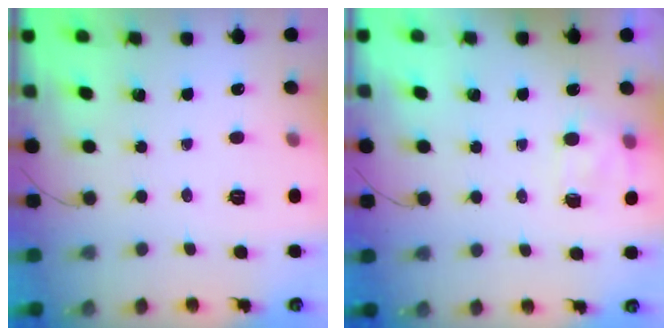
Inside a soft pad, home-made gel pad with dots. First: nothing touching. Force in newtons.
{"total": 5.4, "press": 5.2, "slide": 1.3}